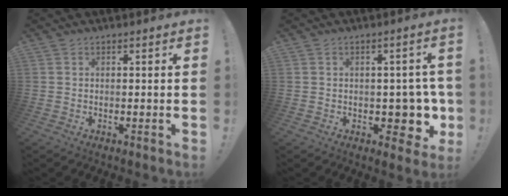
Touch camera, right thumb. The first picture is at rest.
{"total": 7.3, "force": [-0.9, 5.6, 4.6], "torque": [-0.043, 0.003, -0.005]}